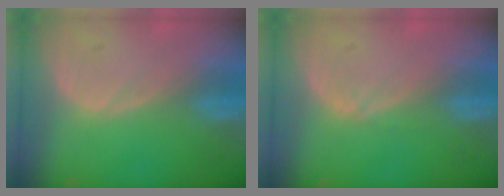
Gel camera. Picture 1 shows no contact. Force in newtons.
{"total": 0.7, "press": 0.6, "slide": 0.2}